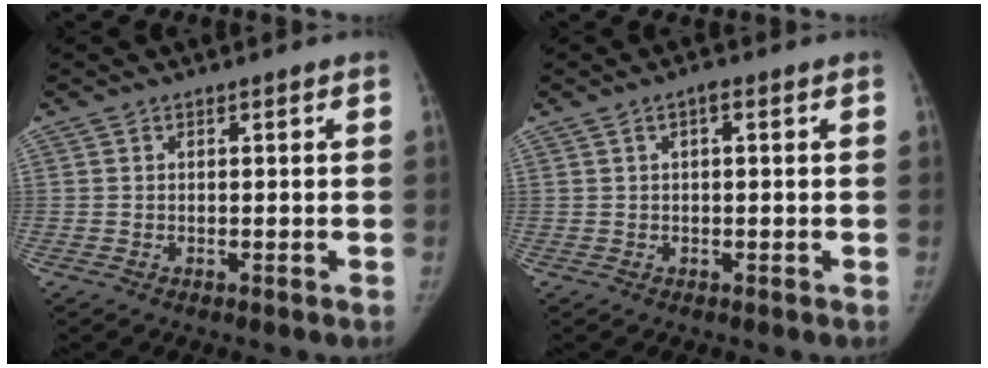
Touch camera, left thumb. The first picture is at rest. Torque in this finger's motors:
{"motor_torque": [-0.33, 0.16, -0.05, 0.22, 0.00]}